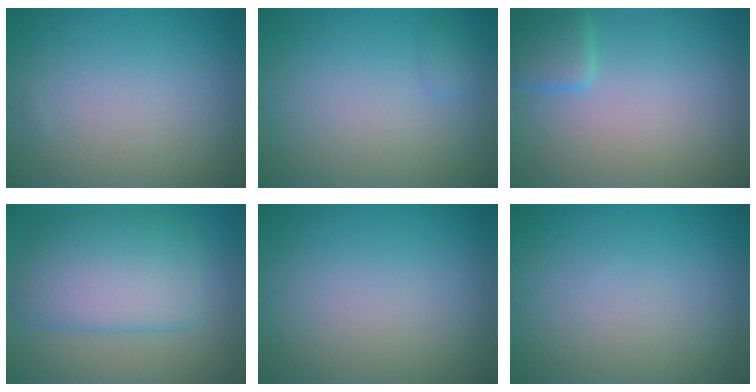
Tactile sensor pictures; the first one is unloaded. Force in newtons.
{"total": 0.6, "press": 0.6, "slide": 0.1}
{"total": 2.4, "press": 2.4, "slide": 0.3}
{"total": 6.6, "press": 6.6, "slide": 0.4}
{"total": 0.0}
{"total": 0.0}